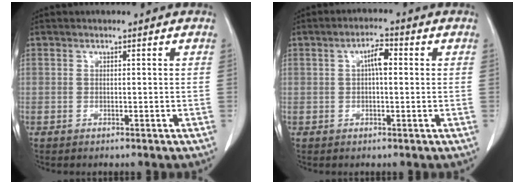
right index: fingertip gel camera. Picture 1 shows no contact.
{"total": 3.5, "force": [0.6, 1.1, 3.3], "torque": [-0.057, 0.012, 0.007]}